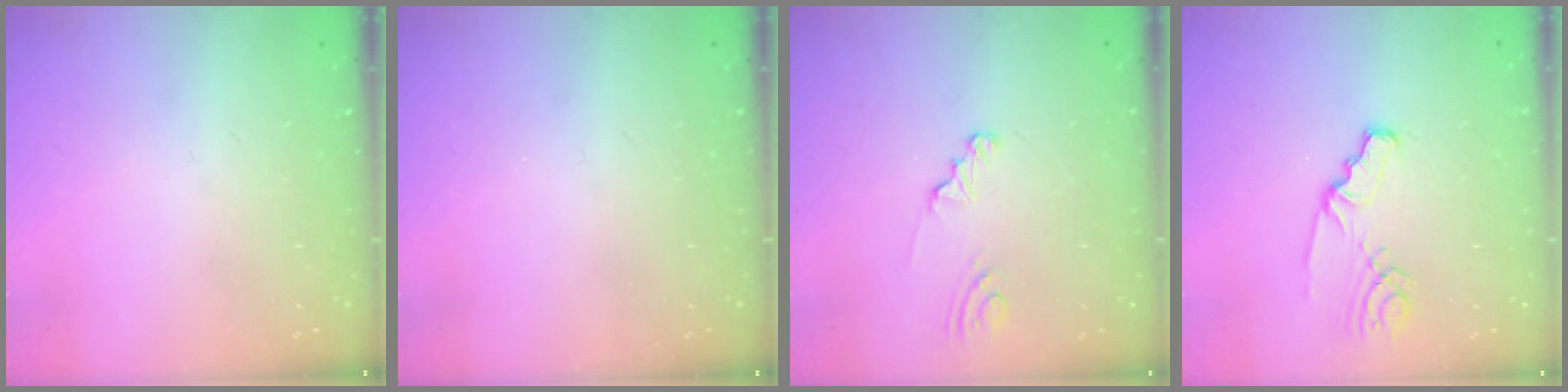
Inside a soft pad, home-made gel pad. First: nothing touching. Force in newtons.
{"total": 0.0}
{"total": 1.8, "press": 1.8, "slide": 0.2}
{"total": 4.3, "press": 4.3, "slide": 0.4}